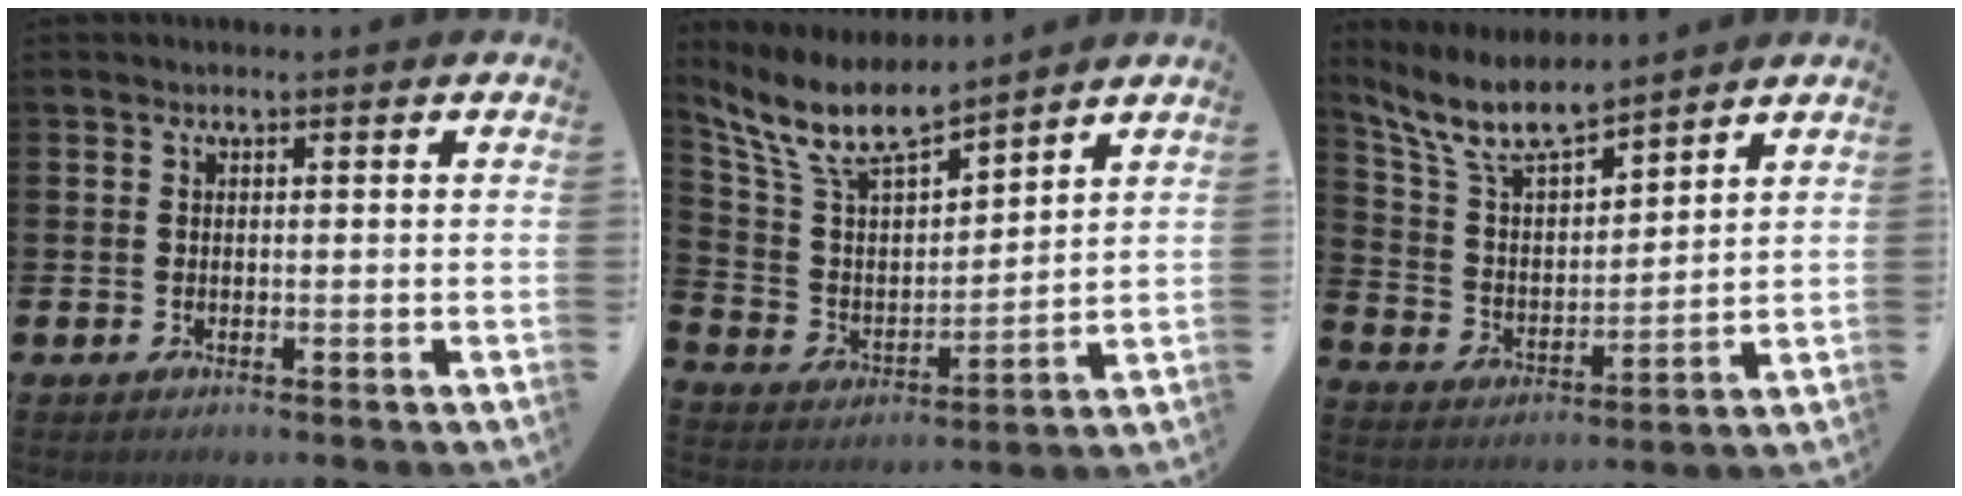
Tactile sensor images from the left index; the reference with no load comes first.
{"total": 9.7, "force": [8.4, 2.4, 4.2], "torque": [-0.121, -0.047, 0.148]}
{"total": 9.0, "force": [7.9, 2.1, 3.8], "torque": [-0.107, -0.037, 0.142]}